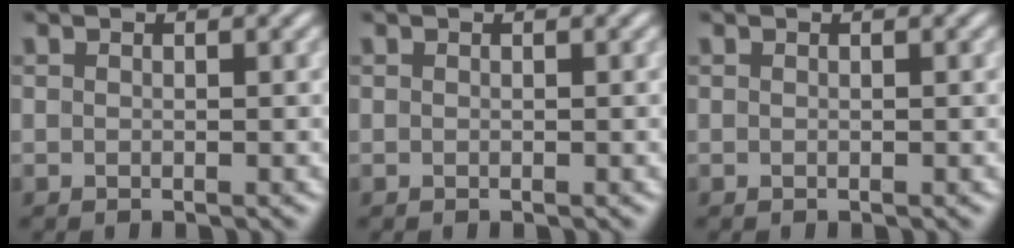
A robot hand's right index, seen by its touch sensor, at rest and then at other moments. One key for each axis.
{"total": 0.0}
{"total": 0.0}